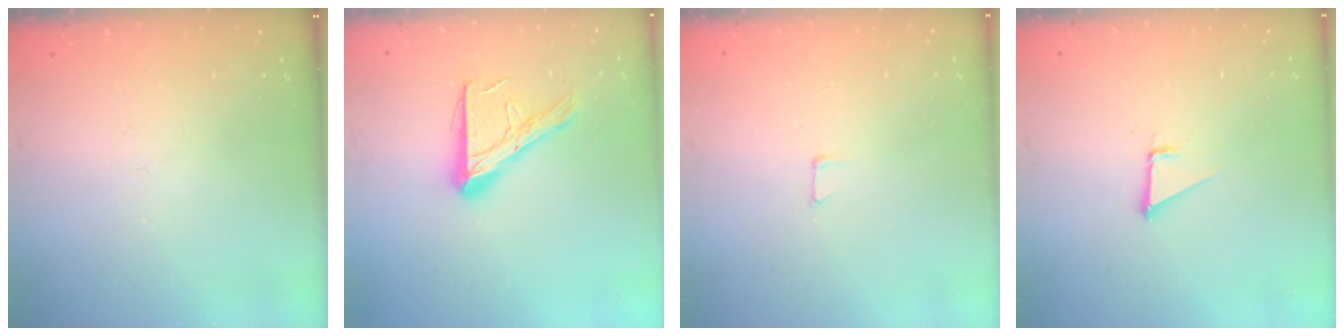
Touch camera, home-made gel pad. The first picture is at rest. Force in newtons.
{"total": 13.9, "press": 13.9, "slide": 1.2}
{"total": 4.3, "press": 4.3, "slide": 0.4}
{"total": 1.9, "press": 1.9, "slide": 0.1}